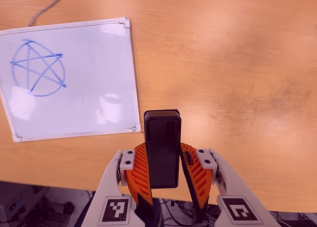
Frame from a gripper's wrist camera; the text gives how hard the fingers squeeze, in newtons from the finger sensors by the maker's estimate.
{"total": 6.1, "left": 5.6, "right": 6.6}